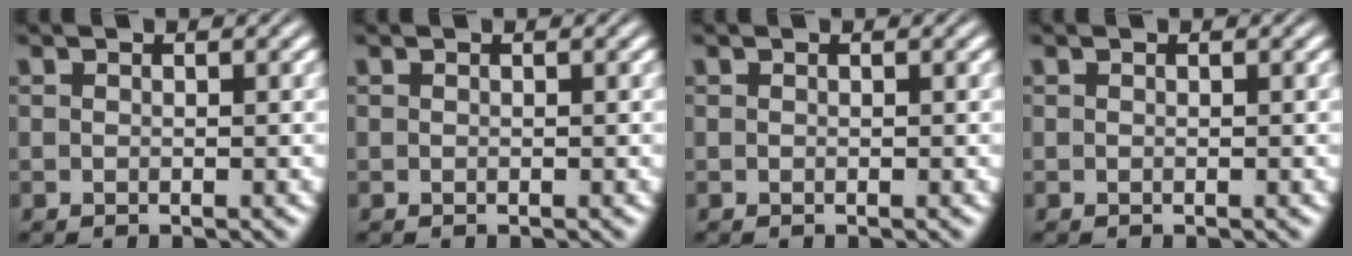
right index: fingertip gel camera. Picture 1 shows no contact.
{"total": 0.0}
{"total": 0.0}
{"total": 0.0}